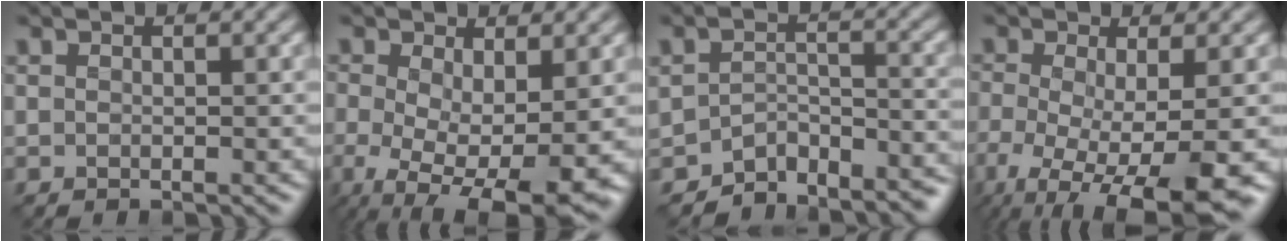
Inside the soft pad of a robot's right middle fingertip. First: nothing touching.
{"total": 9.8, "force": [-2.6, 4.3, 8.4], "torque": [-0.136, -0.024, -0.029]}
{"total": 5.1, "force": [-4.9, 1.4, 0.4], "torque": [0.004, -0.011, -0.083]}
{"total": 8.8, "force": [-4.4, 2.4, 7.3], "torque": [-0.127, -0.026, -0.070]}